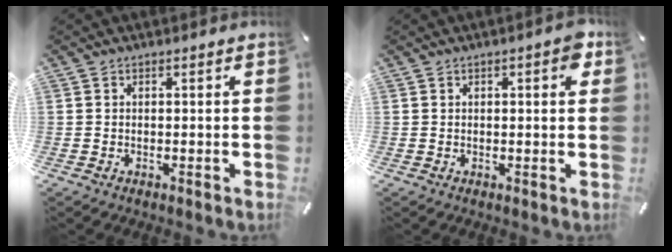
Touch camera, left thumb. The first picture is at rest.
{"total": 3.2, "force": [0.9, 1.1, 2.8], "torque": [-0.033, -0.003, 0.009]}